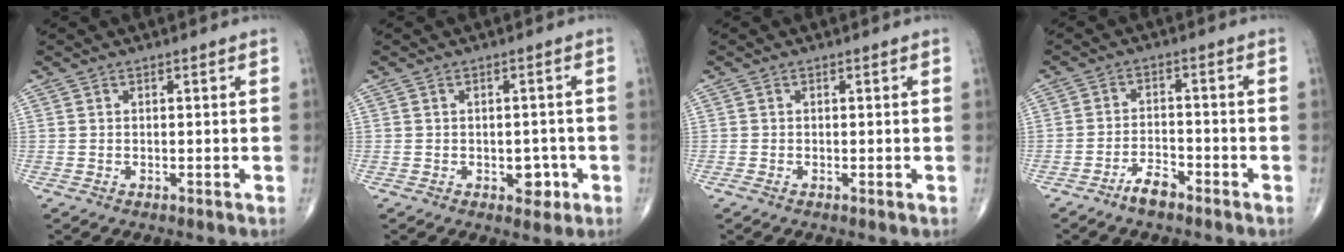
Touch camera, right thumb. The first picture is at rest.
{"total": 3.6, "force": [-1.3, 2.4, 2.4], "torque": [-0.008, 0.006, -0.014]}
{"total": 0.8, "force": [-0.4, 0.2, 0.6], "torque": [-0.018, -0.004, -0.010]}
{"total": 4.3, "force": [-3.4, 1.4, 2.3], "torque": [-0.043, 0.021, -0.064]}